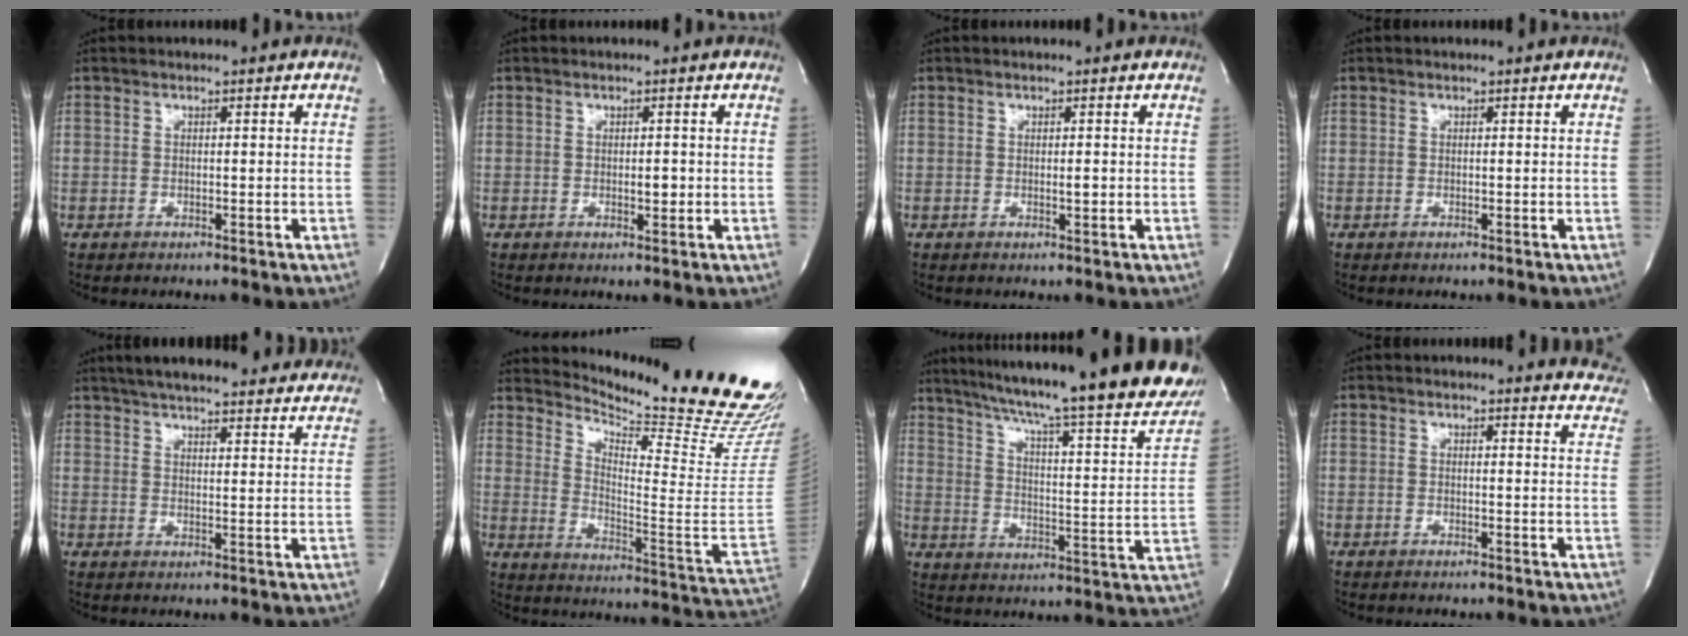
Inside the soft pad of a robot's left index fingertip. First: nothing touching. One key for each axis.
{"total": 1.2, "fx": 0.0, "fy": 0.5, "fz": 1.1, "tx": -0.016, "ty": -0.001, "tz": 0.001}
{"total": 0.7, "fx": 0.1, "fy": 0.1, "fz": 0.7, "tx": -0.015, "ty": -0.002, "tz": -0.001}
{"total": 0.0}
{"total": 27.8, "fx": 25.1, "fy": 5.0, "fz": 11.0, "tx": -0.178, "ty": -0.020, "tz": 0.306}
{"total": 23.2, "fx": 20.9, "fy": -0.7, "fz": 10.2, "tx": -0.169, "ty": -0.135, "tz": 0.273}
{"total": 31.0, "fx": 25.7, "fy": 3.0, "fz": 17.0, "tx": -0.255, "ty": -0.055, "tz": 0.331}
{"total": 7.9, "fx": 7.7, "fy": 1.7, "fz": 0.3, "tx": 0.033, "ty": -0.042, "tz": 0.041}